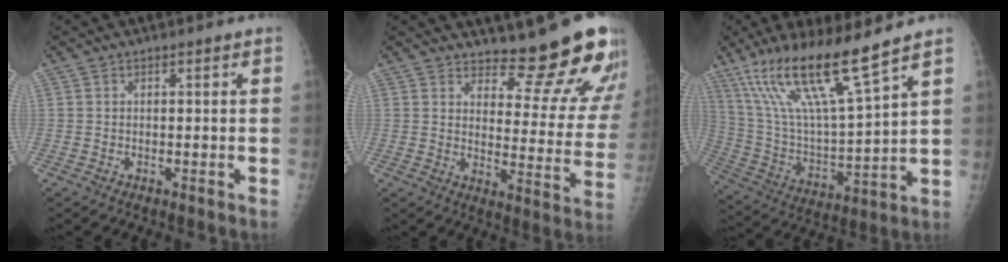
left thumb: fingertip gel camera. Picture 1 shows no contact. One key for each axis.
{"total": 15.5, "fx": 14.2, "fy": 3.3, "fz": 5.1, "tx": -0.023, "ty": -0.150, "tz": 0.171}
{"total": 19.1, "fx": 12.6, "fy": 2.2, "fz": 14.1, "tx": -0.258, "ty": -0.059, "tz": 0.243}